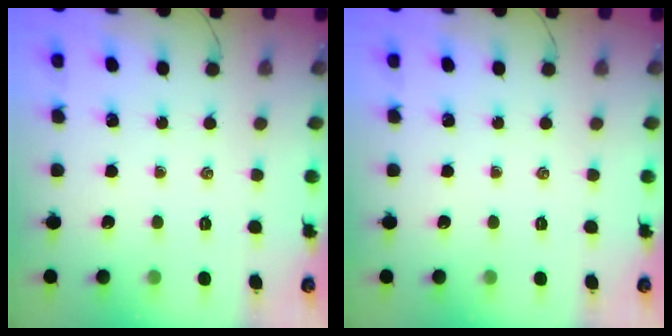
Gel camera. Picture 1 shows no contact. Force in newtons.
{"total": 0.0}